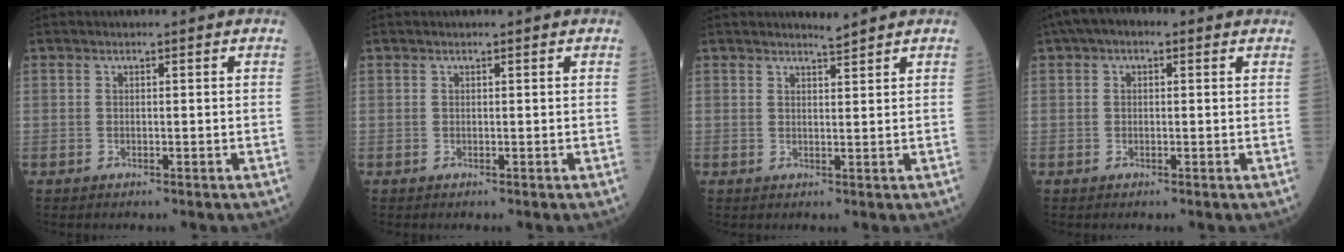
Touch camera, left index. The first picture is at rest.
{"total": 0.0}
{"total": 1.5, "force": [1.4, -0.5, -0.2], "torque": [-0.008, -0.008, 0.027]}
{"total": 3.7, "force": [1.8, 1.9, 2.6], "torque": [-0.049, 0.026, 0.021]}